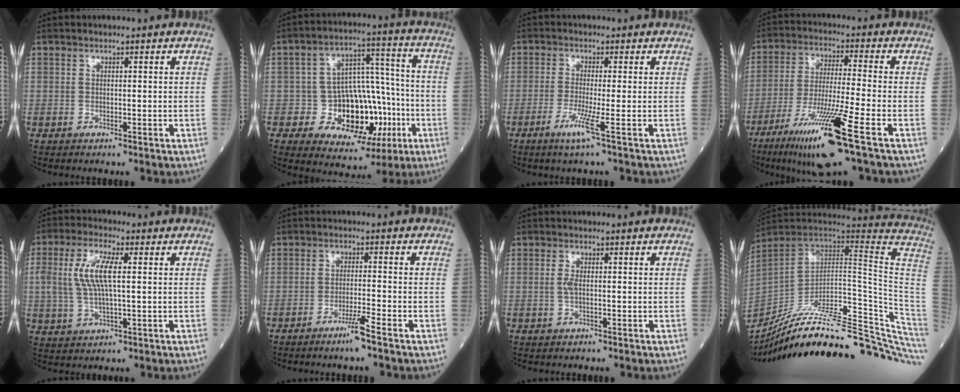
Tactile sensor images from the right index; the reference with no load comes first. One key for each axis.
{"total": 13.7, "fx": -3.9, "fy": 9.1, "fz": 9.4, "tx": -0.127, "ty": 0.033, "tz": -0.046}
{"total": 4.0, "fx": -1.9, "fy": -0.9, "fz": 3.4, "tx": -0.074, "ty": -0.013, "tz": -0.041}
{"total": 14.1, "fx": -7.3, "fy": -0.8, "fz": 12.0, "tx": -0.236, "ty": -0.038, "tz": -0.132}
{"total": 8.3, "fx": 1.3, "fy": 2.3, "fz": 7.8, "tx": -0.176, "ty": 0.009, "tz": 0.028}
{"total": 3.7, "fx": -2.5, "fy": -0.7, "fz": 2.6, "tx": -0.050, "ty": -0.007, "tz": -0.051}
{"total": 1.4, "fx": 0.0, "fy": 0.3, "fz": 1.4, "tx": -0.033, "ty": -0.001, "tz": -0.001}
{"total": 37.6, "fx": -31.4, "fy": 4.1, "fz": 20.2, "tx": -0.201, "ty": -0.038, "tz": -0.438}